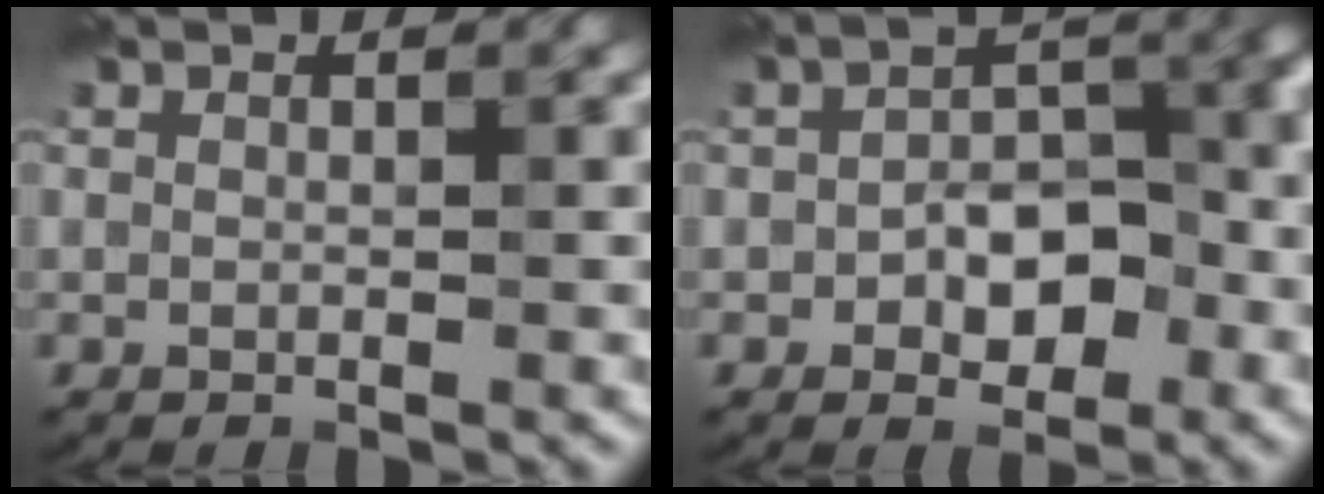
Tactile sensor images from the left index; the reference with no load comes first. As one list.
[{"total": 5.5, "force": [-1.5, 3.3, 4.1], "torque": [-0.049, 0.007, -0.028]}]